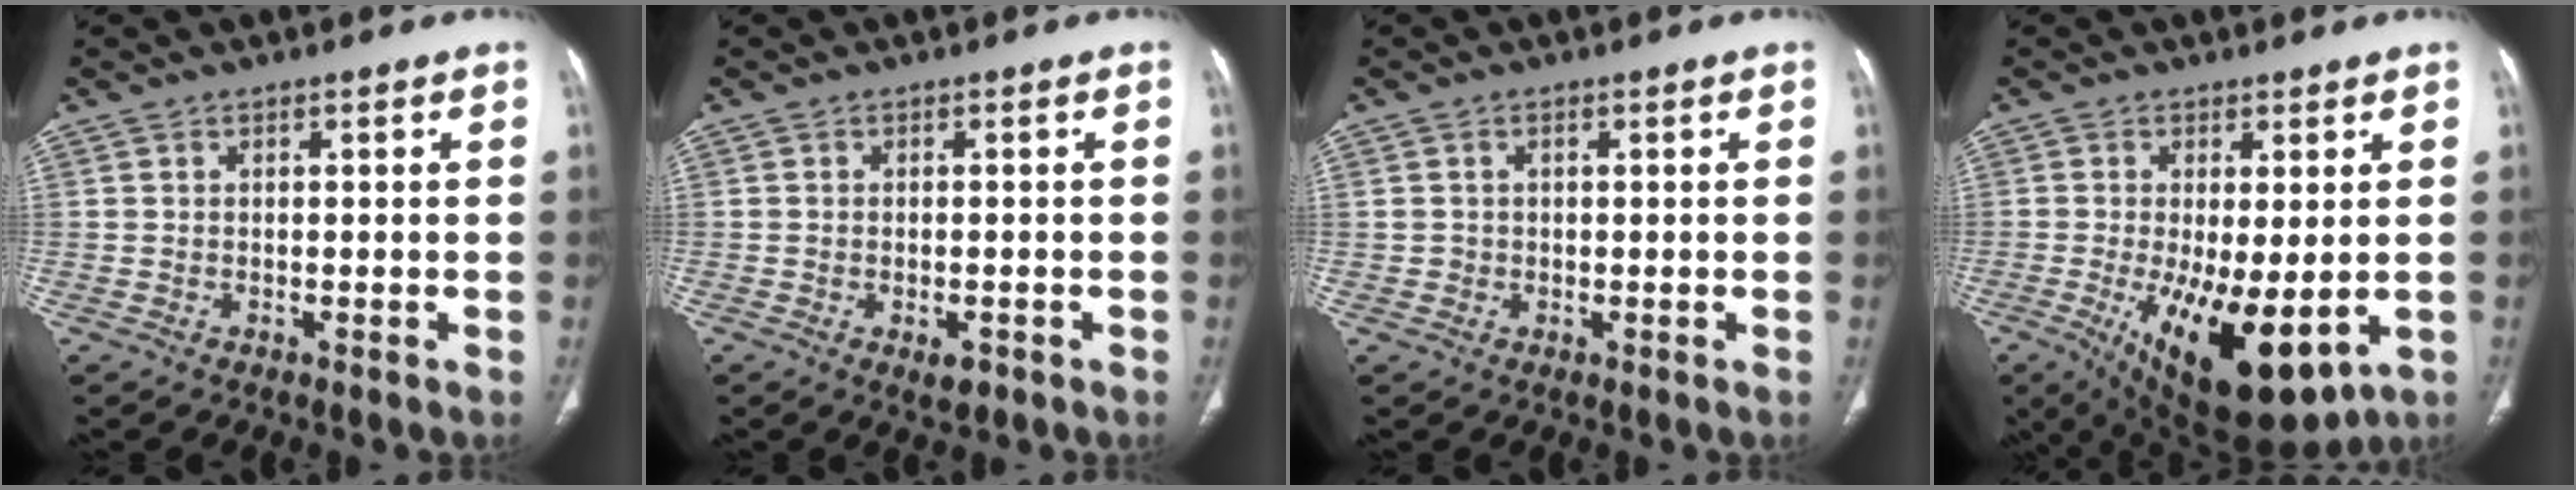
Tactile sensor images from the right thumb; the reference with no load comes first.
{"total": 2.4, "force": [-1.1, 1.2, 1.7], "torque": [-0.023, 0.002, -0.012]}
{"total": 1.0, "force": [0.0, 1.0, 0.2], "torque": [0.002, 0.003, 0.001]}
{"total": 16.4, "force": [-4.0, 6.6, 14.5], "torque": [-0.228, -0.026, -0.038]}